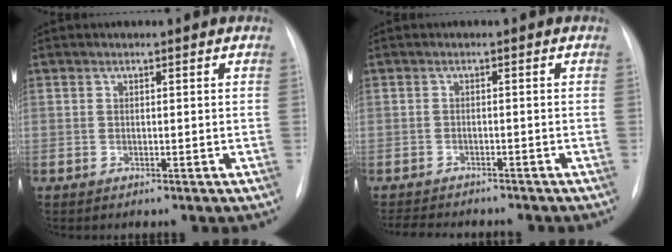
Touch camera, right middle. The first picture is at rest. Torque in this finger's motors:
{"motor_torque": [0.26, -0.41, 0.00, 0.01]}